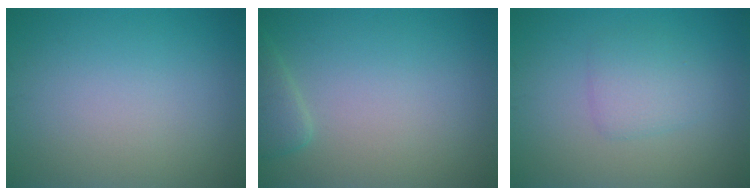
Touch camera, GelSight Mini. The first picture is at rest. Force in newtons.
{"total": 1.9, "press": 1.8, "slide": 0.2}
{"total": 2.3, "press": 2.3, "slide": 0.1}